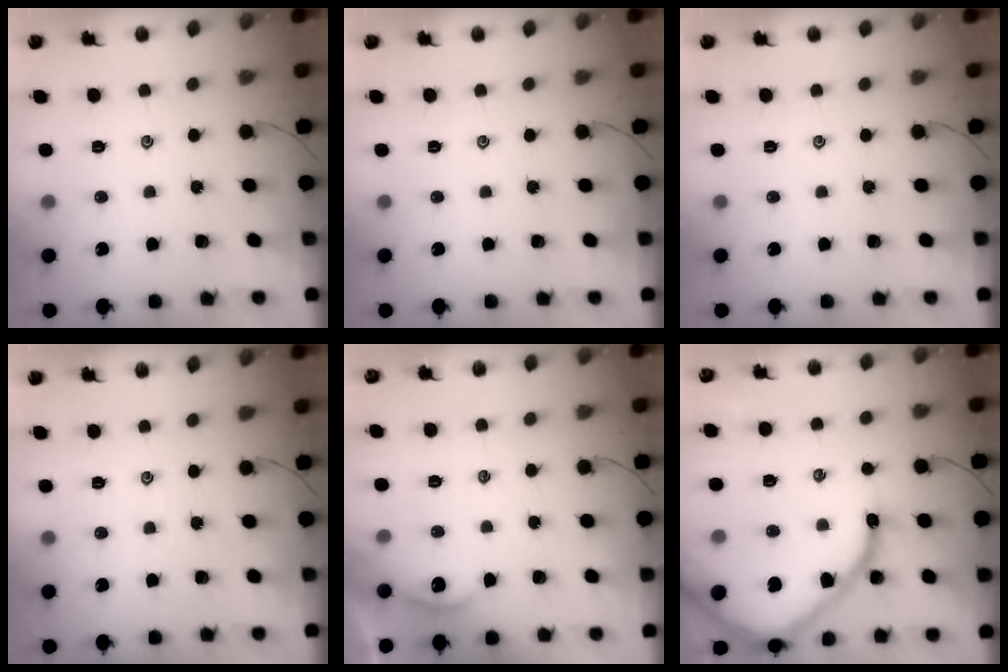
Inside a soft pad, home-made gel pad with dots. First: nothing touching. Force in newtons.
{"total": 0.0}
{"total": 0.0}
{"total": 0.0}
{"total": 2.4, "press": 2.4, "slide": 0.1}
{"total": 15.4, "press": 15.3, "slide": 1.6}